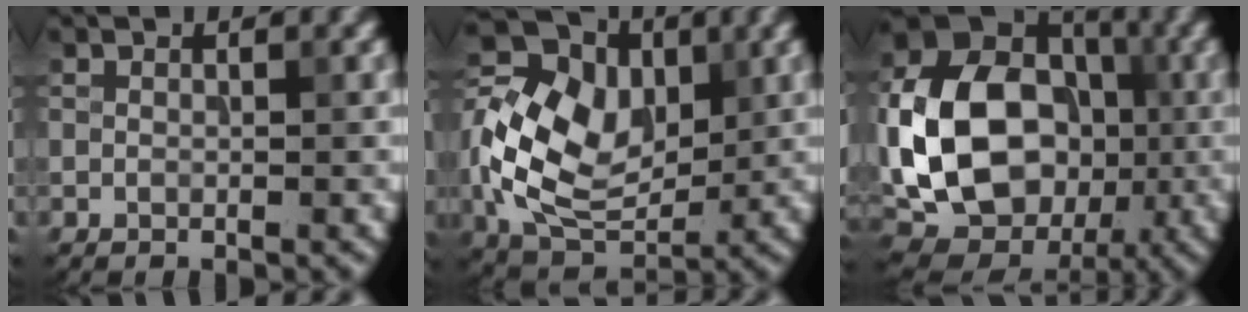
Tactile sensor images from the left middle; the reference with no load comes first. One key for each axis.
{"total": 12.3, "fx": 0.4, "fy": 8.9, "fz": 8.4, "tx": -0.176, "ty": 0.015, "tz": 0.013}
{"total": 14.5, "fx": -1.2, "fy": 11.3, "fz": 9.0, "tx": -0.187, "ty": 0.001, "tz": -0.013}